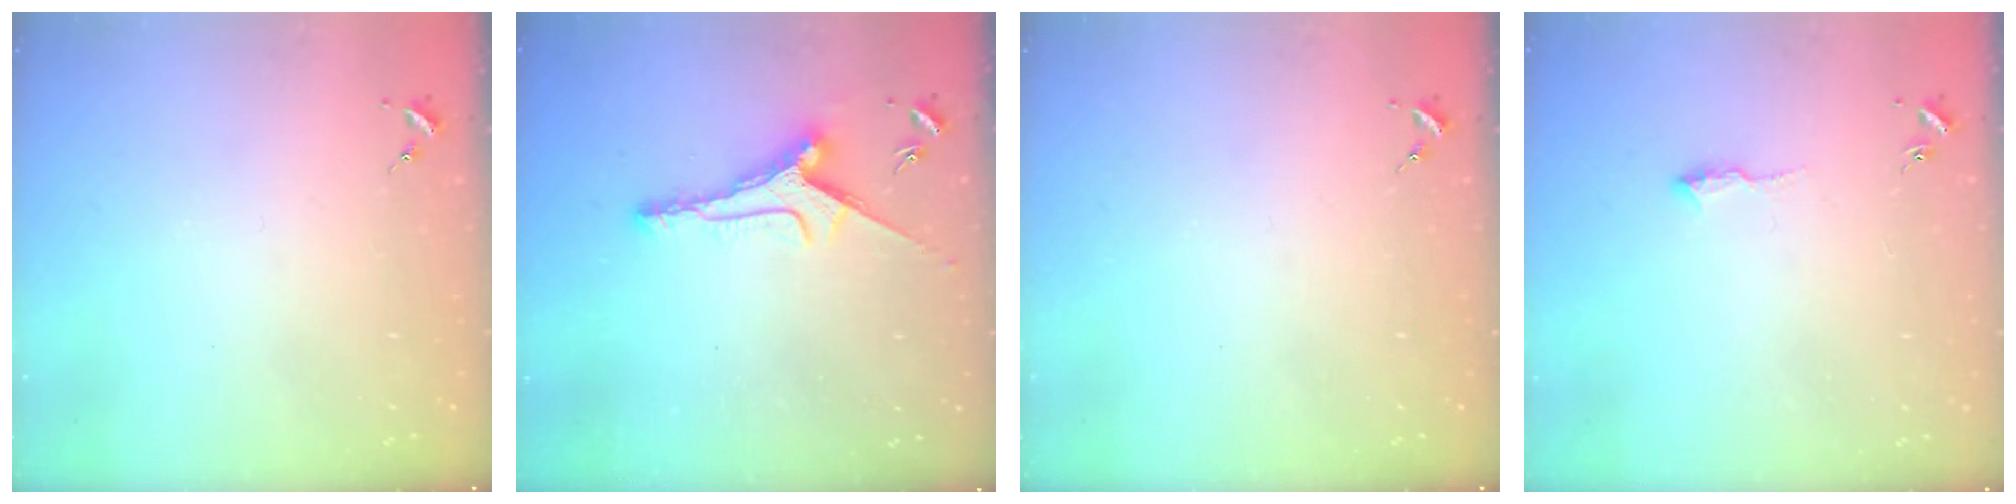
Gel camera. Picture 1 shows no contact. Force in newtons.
{"total": 8.6, "press": 8.6, "slide": 0.5}
{"total": 0.0}
{"total": 5.8, "press": 5.8, "slide": 0.5}